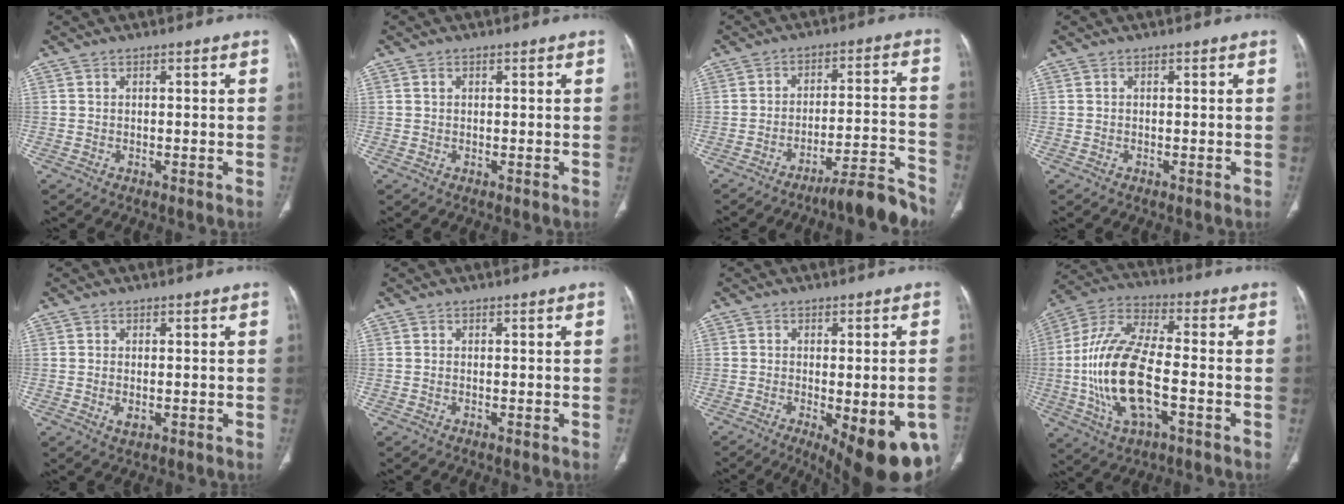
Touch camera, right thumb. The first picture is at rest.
{"total": 0.7, "force": [0.2, 0.6, 0.3], "torque": [-0.006, 0.002, 0.005]}
{"total": 9.8, "force": [-8.8, 0.4, 4.3], "torque": [-0.041, 0.087, -0.134]}
{"total": 0.0}
{"total": 2.4, "force": [-0.4, 1.4, 1.9], "torque": [-0.040, -0.005, -0.003]}
{"total": 0.0}
{"total": 17.6, "force": [-6.9, 5.8, 15.1], "torque": [-0.149, -0.007, -0.079]}
{"total": 19.0, "force": [-3.6, 8.3, 16.7], "torque": [-0.344, 0.024, -0.065]}